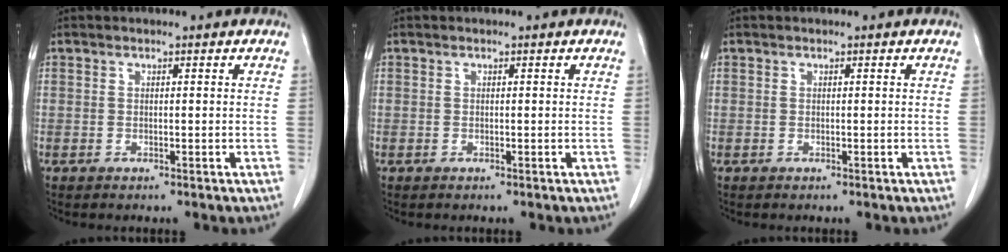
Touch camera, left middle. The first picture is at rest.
{"total": 0.0}
{"total": 0.0}